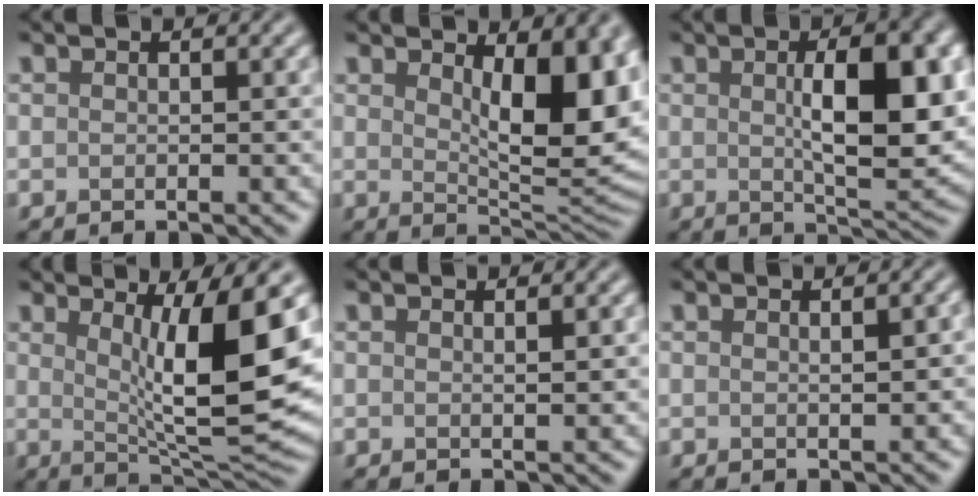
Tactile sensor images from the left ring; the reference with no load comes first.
{"total": 9.2, "force": [2.5, 3.8, 8.1], "torque": [-0.106, -0.004, 0.041]}
{"total": 8.7, "force": [1.1, 2.8, 8.2], "torque": [-0.116, 0.000, 0.019]}
{"total": 9.8, "force": [1.9, 1.9, 9.4], "torque": [-0.145, -0.018, 0.039]}
{"total": 0.8, "force": [0.4, 0.2, 0.7], "torque": [-0.006, 0.003, 0.004]}
{"total": 1.1, "force": [0.3, 0.1, 1.1], "torque": [-0.016, 0.003, 0.005]}